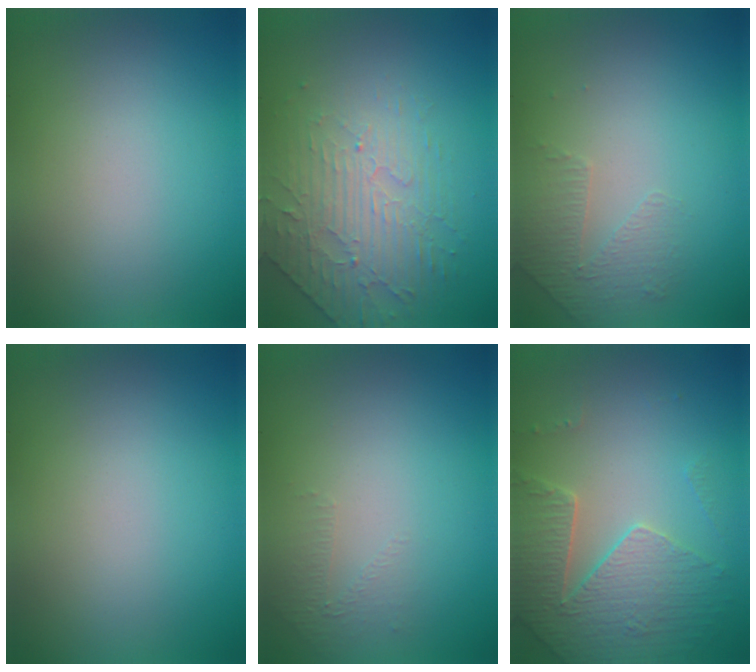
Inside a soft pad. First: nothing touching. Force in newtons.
{"total": 4.7, "press": 3.3, "slide": 3.3}
{"total": 1.4, "press": 0.9, "slide": 1.1}
{"total": 0.0}
{"total": 0.9, "press": 0.4, "slide": 0.8}
{"total": 4.1, "press": 4.0, "slide": 1.0}